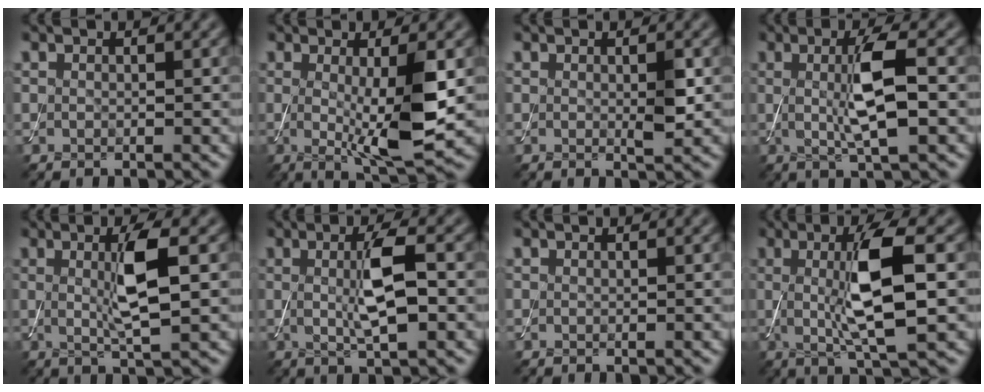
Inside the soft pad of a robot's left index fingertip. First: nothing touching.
{"total": 6.8, "force": [-0.2, 1.2, 6.7], "torque": [-0.111, -0.017, 0.002]}
{"total": 1.7, "force": [0.1, 0.3, 1.7], "torque": [-0.025, -0.004, -0.001]}
{"total": 5.5, "force": [0.3, 1.1, 5.4], "torque": [-0.102, 0.002, 0.007]}
{"total": 5.1, "force": [0.6, 0.9, 5.0], "torque": [-0.093, -0.003, 0.011]}
{"total": 5.0, "force": [0.4, 1.1, 4.8], "torque": [-0.092, 0.002, 0.007]}
{"total": 0.0}
{"total": 7.5, "force": [0.5, 1.6, 7.4], "torque": [-0.131, -0.004, 0.011]}